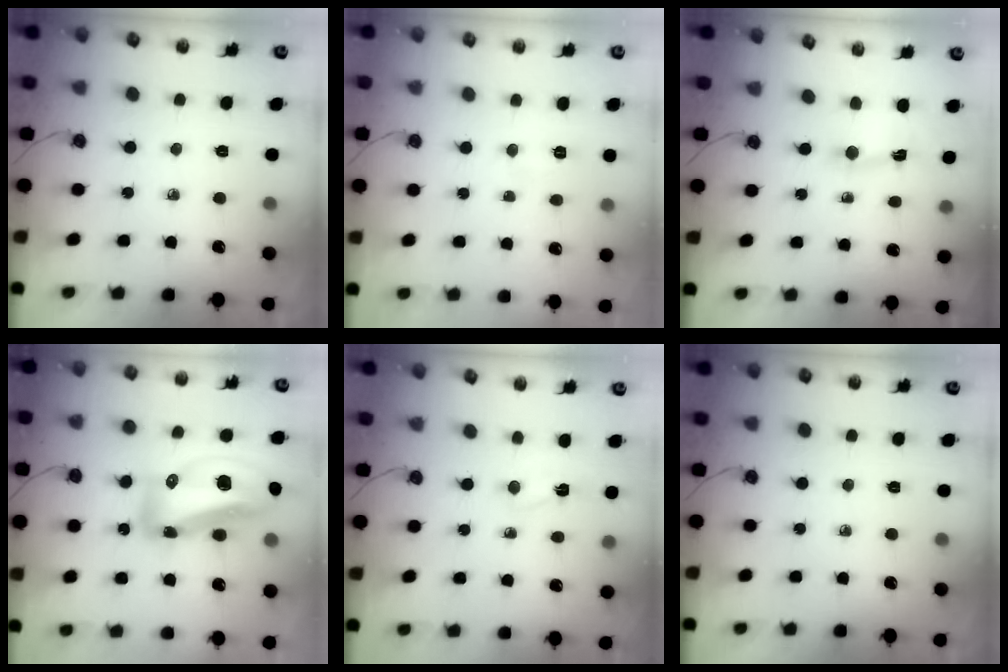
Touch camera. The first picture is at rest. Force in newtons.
{"total": 4.4, "press": 4.4, "slide": 0.5}
{"total": 2.0, "press": 2.0, "slide": 0.2}
{"total": 21.0, "press": 20.9, "slide": 2.5}
{"total": 2.4, "press": 2.4, "slide": 0.5}
{"total": 0.0}